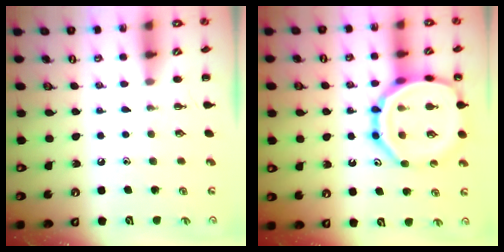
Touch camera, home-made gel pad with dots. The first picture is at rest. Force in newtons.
{"total": 18.9, "press": 18.8, "slide": 2.1}